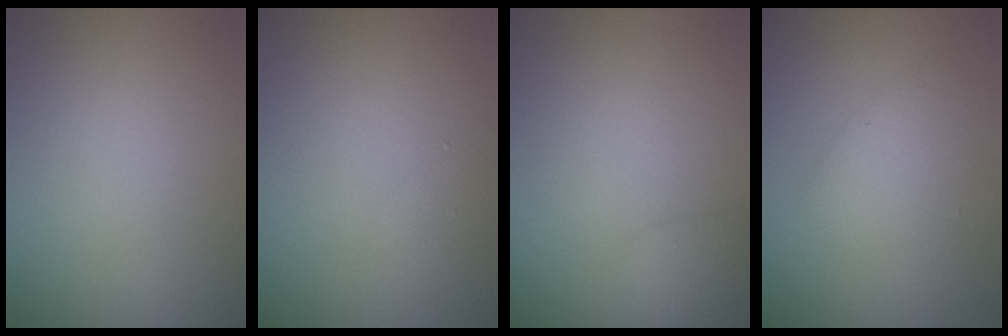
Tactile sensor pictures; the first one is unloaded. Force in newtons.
{"total": 1.0, "press": 1.0, "slide": 0.1}
{"total": 1.6, "press": 1.6, "slide": 0.1}
{"total": 2.9, "press": 2.9, "slide": 0.2}